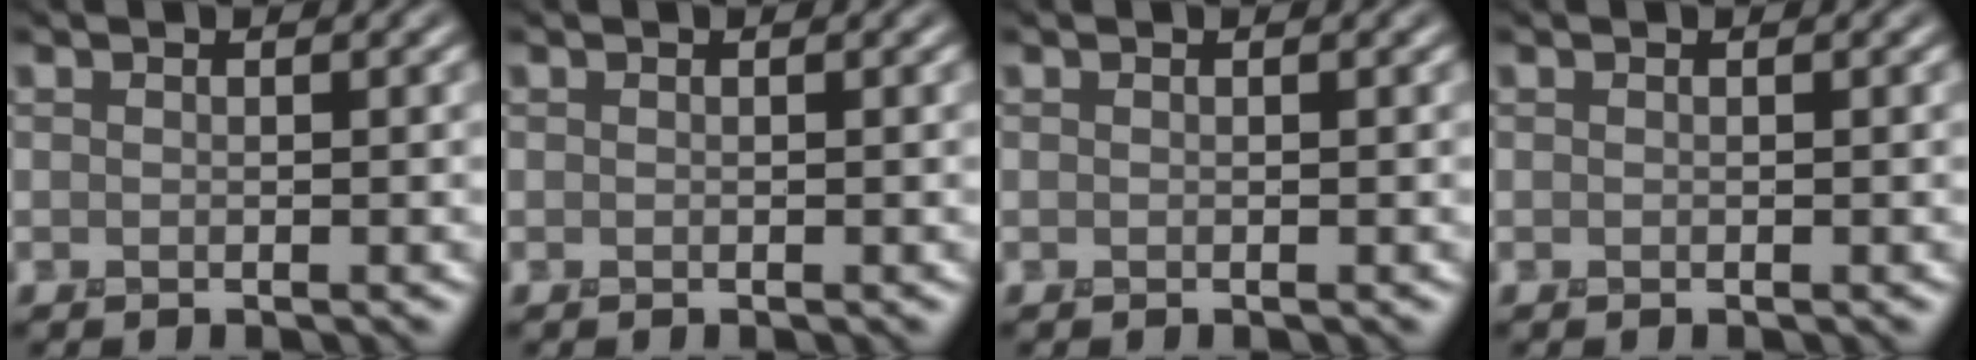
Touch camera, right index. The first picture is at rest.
{"total": 0.0}
{"total": 0.0}
{"total": 0.0}